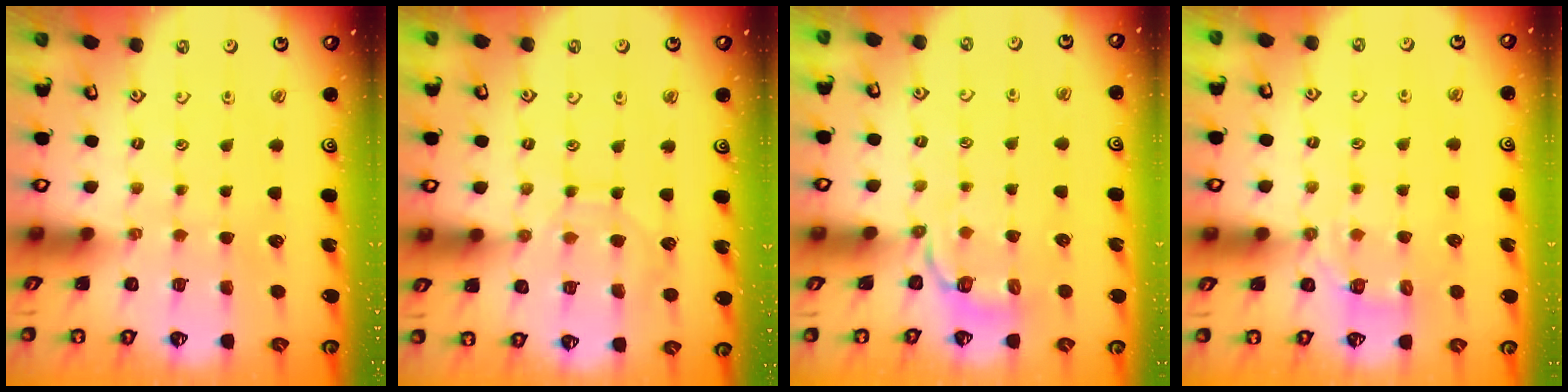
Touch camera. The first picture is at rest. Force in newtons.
{"total": 8.1, "press": 8.1, "slide": 0.5}
{"total": 4.2, "press": 3.2, "slide": 2.6}
{"total": 4.1, "press": 3.8, "slide": 1.5}